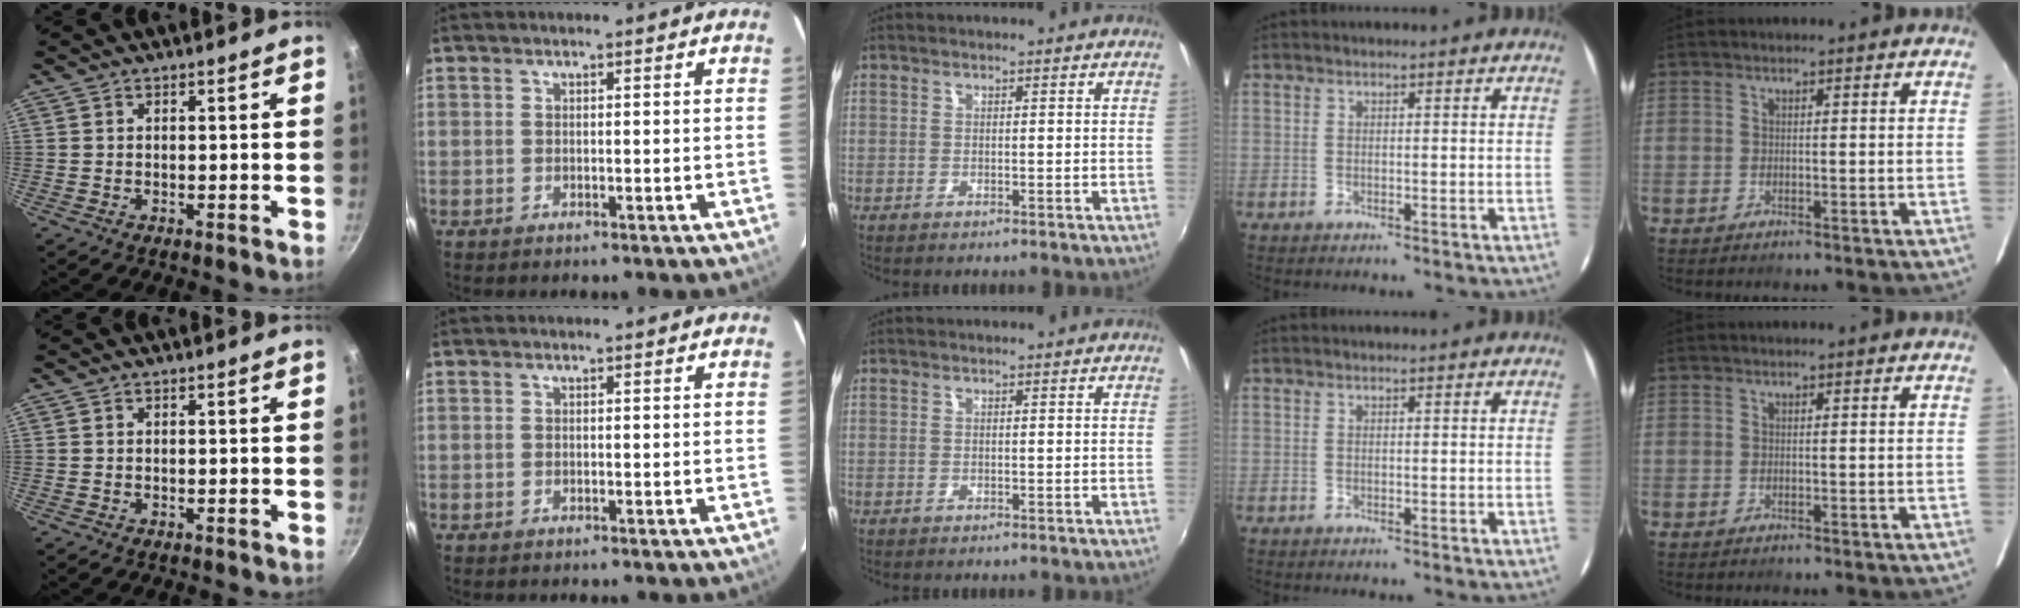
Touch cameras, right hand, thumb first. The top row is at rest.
{}